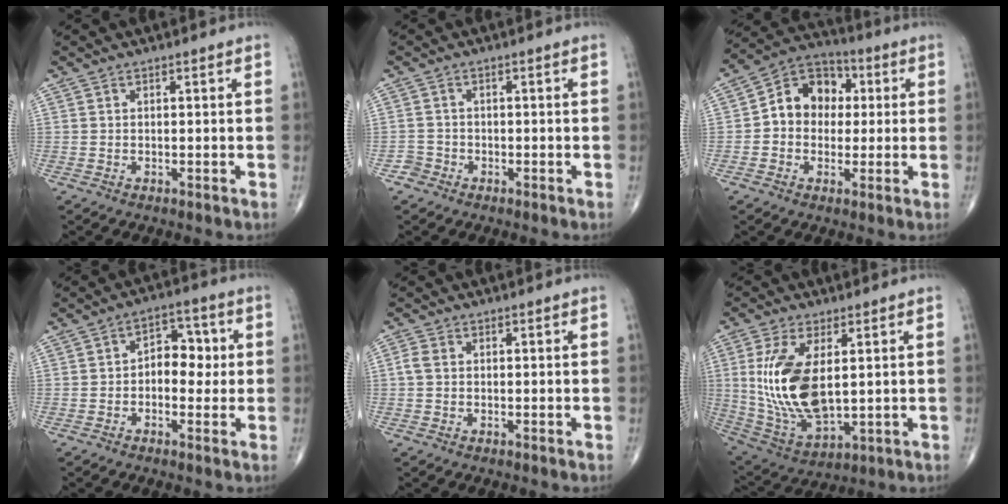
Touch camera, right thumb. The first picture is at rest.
{"total": 1.9, "force": [-1.2, 1.5, -0.3], "torque": [0.013, 0.007, -0.030]}
{"total": 11.2, "force": [1.1, 9.1, 6.4], "torque": [-0.066, 0.027, 0.004]}
{"total": 7.2, "force": [0.0, 4.9, 5.3], "torque": [-0.032, 0.022, -0.008]}
{"total": 2.0, "force": [0.1, 1.5, 1.3], "torque": [-0.030, 0.003, -0.001]}
{"total": 16.4, "force": [2.2, 8.0, 14.1], "torque": [-0.286, -0.020, 0.059]}